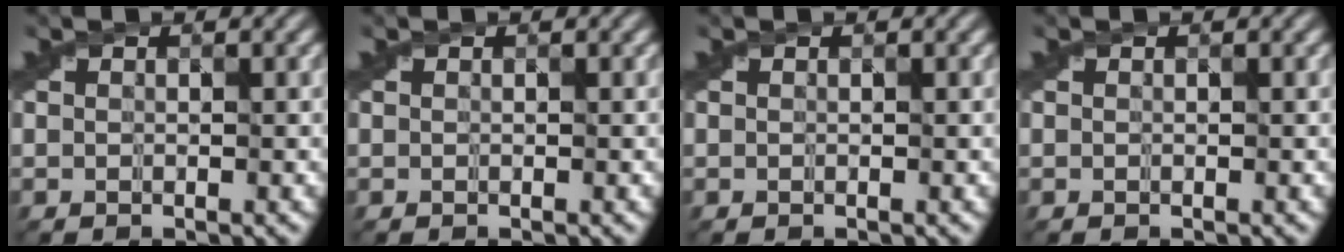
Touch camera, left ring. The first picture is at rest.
{"total": 0.0}
{"total": 0.0}
{"total": 0.0}